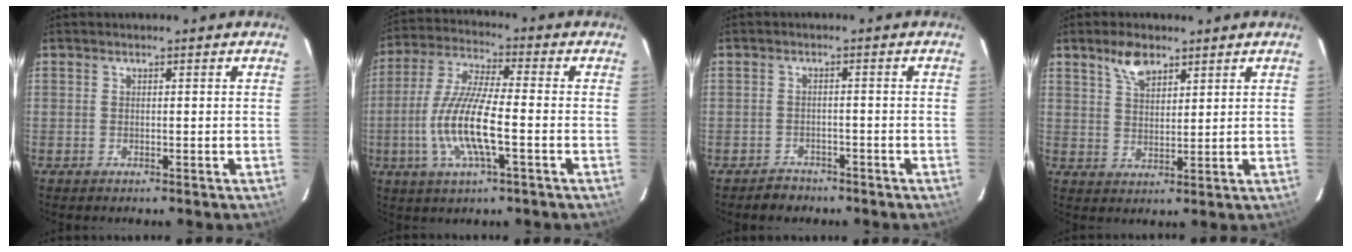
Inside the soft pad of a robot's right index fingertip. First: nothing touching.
{"total": 13.3, "force": [-3.4, 2.5, 12.6], "torque": [-0.263, -0.005, -0.068]}
{"total": 3.3, "force": [-2.7, 1.9, 0.2], "torque": [-0.010, 0.010, -0.038]}
{"total": 5.6, "force": [3.8, 2.6, 3.1], "torque": [-0.051, 0.006, 0.071]}